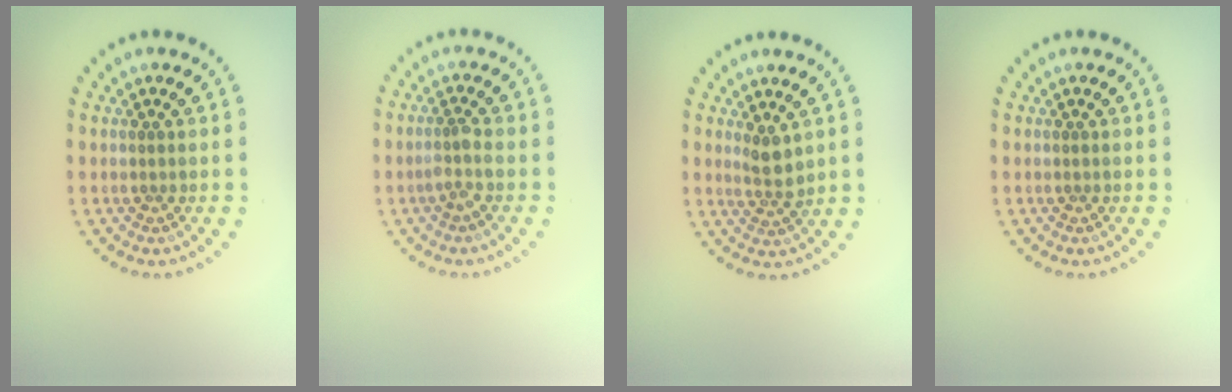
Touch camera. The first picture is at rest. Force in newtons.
{"total": 1.4, "press": 1.1, "slide": 0.9}
{"total": 2.2, "press": 1.9, "slide": 1.0}
{"total": 0.0}